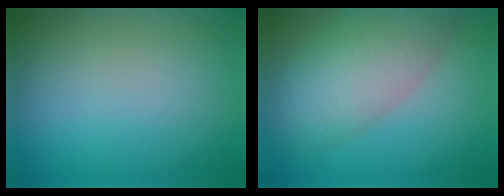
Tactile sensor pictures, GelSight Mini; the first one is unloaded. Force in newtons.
{"total": 6.9, "press": 6.9, "slide": 0.5}